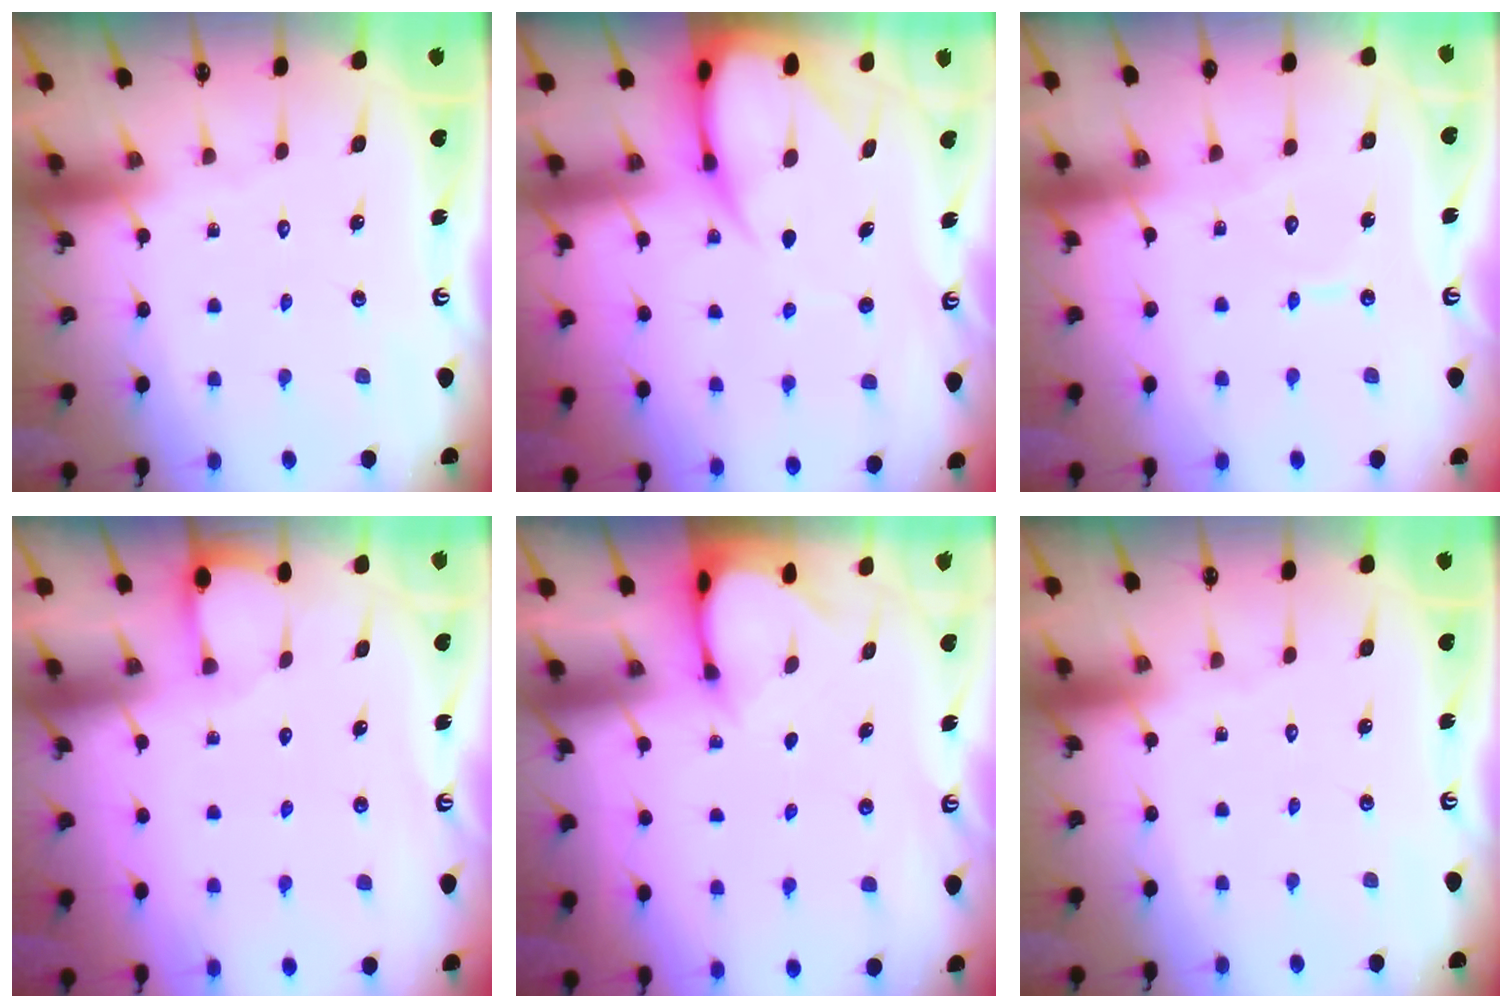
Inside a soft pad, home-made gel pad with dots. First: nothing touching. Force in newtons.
{"total": 9.0, "press": 8.9, "slide": 1.0}
{"total": 5.7, "press": 5.7, "slide": 0.4}
{"total": 2.0, "press": 2.0, "slide": 0.2}
{"total": 3.1, "press": 3.1, "slide": 0.2}
{"total": 0.0}